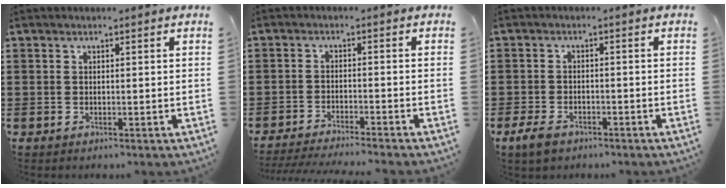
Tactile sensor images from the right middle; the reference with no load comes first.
{"total": 3.1, "force": [-3.0, -0.4, 0.7], "torque": [-0.021, -0.007, -0.063]}
{"total": 2.9, "force": [-2.1, 1.6, 1.4], "torque": [-0.039, -0.001, -0.044]}